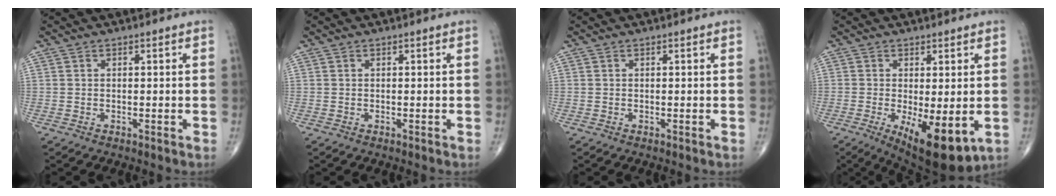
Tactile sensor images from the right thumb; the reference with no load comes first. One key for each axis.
{"total": 0.0}
{"total": 0.0}
{"total": 11.5, "fx": -3.2, "fy": 4.1, "fz": 10.3, "tx": -0.148, "ty": -0.023, "tz": -0.034}